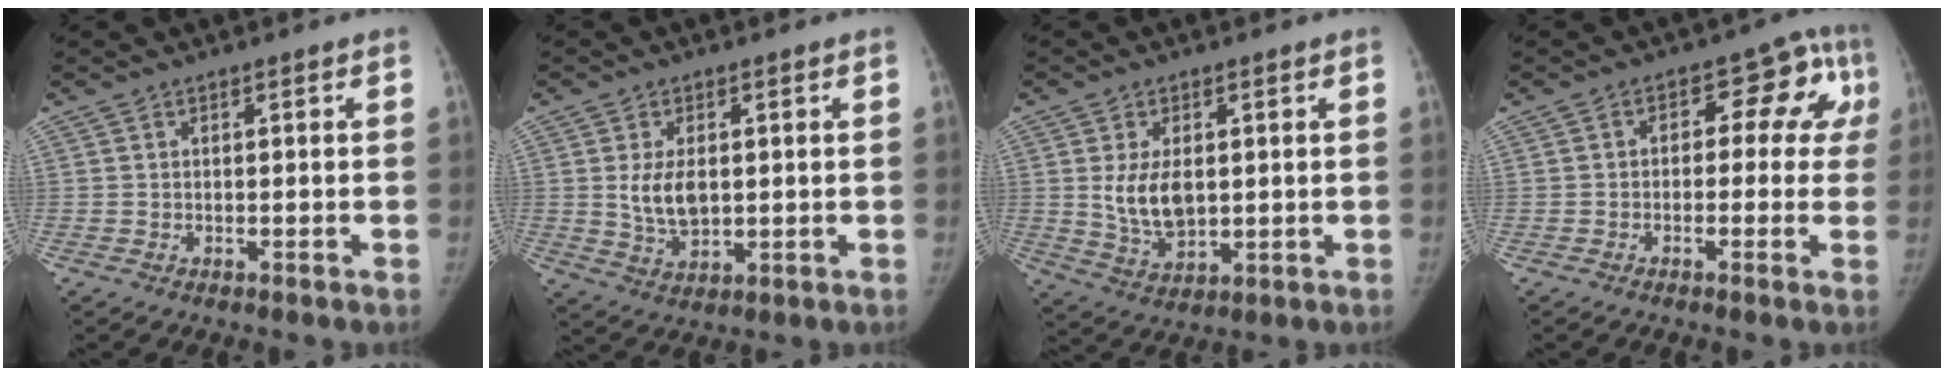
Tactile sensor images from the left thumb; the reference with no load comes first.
{"total": 6.6, "force": [0.8, 4.0, 5.2], "torque": [-0.087, -0.011, 0.023]}
{"total": 8.2, "force": [1.0, 5.0, 6.5], "torque": [-0.105, -0.014, 0.033]}
{"total": 11.3, "force": [1.1, 6.7, 9.0], "torque": [-0.054, 0.040, 0.003]}